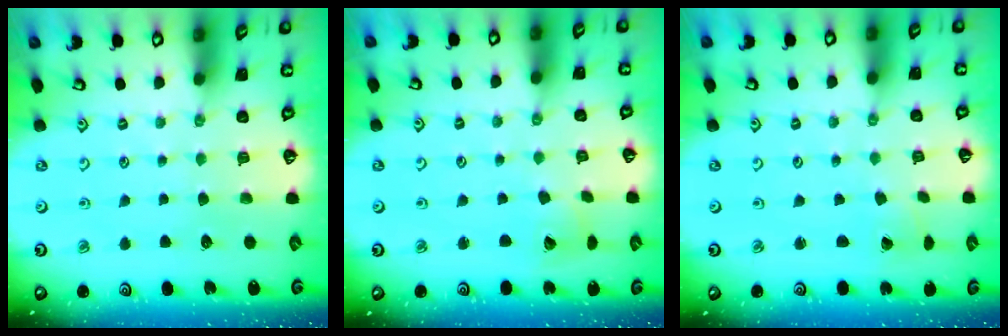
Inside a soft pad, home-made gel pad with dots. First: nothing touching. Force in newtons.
{"total": 5.5, "press": 5.5, "slide": 0.7}
{"total": 1.7, "press": 1.7, "slide": 0.3}